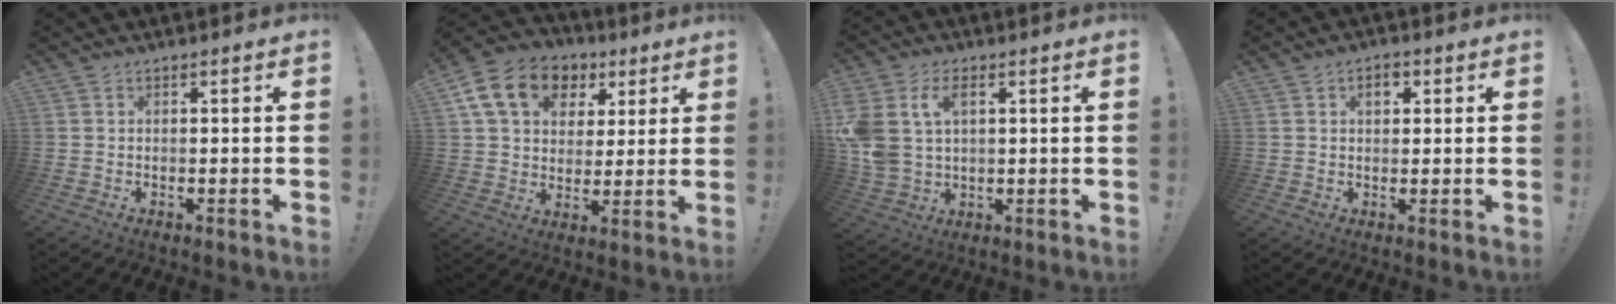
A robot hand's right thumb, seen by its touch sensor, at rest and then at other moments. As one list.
[{"total": 16.6, "force": [7.1, 12.3, 8.6], "torque": [-0.130, -0.020, 0.136]}, {"total": 10.9, "force": [3.6, 7.4, 7.2], "torque": [-0.158, -0.010, 0.066]}, {"total": 3.6, "force": [1.2, 2.5, 2.4], "torque": [-0.023, -0.001, 0.014]}]